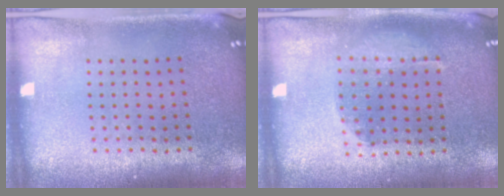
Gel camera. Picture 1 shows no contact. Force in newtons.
{"total": 1.1, "press": 1.1, "slide": 0.2}